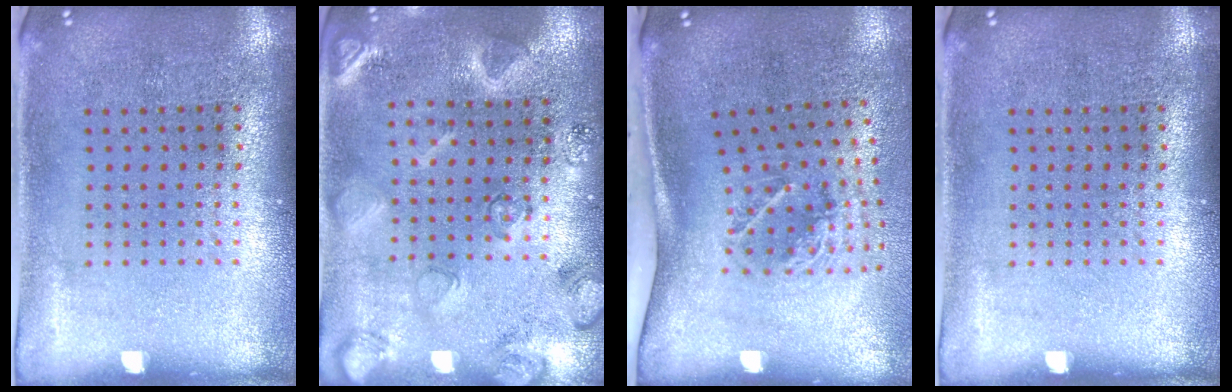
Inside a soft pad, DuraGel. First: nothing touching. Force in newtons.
{"total": 2.3, "press": 2.3, "slide": 0.1}
{"total": 2.1, "press": 1.3, "slide": 1.7}
{"total": 0.0}